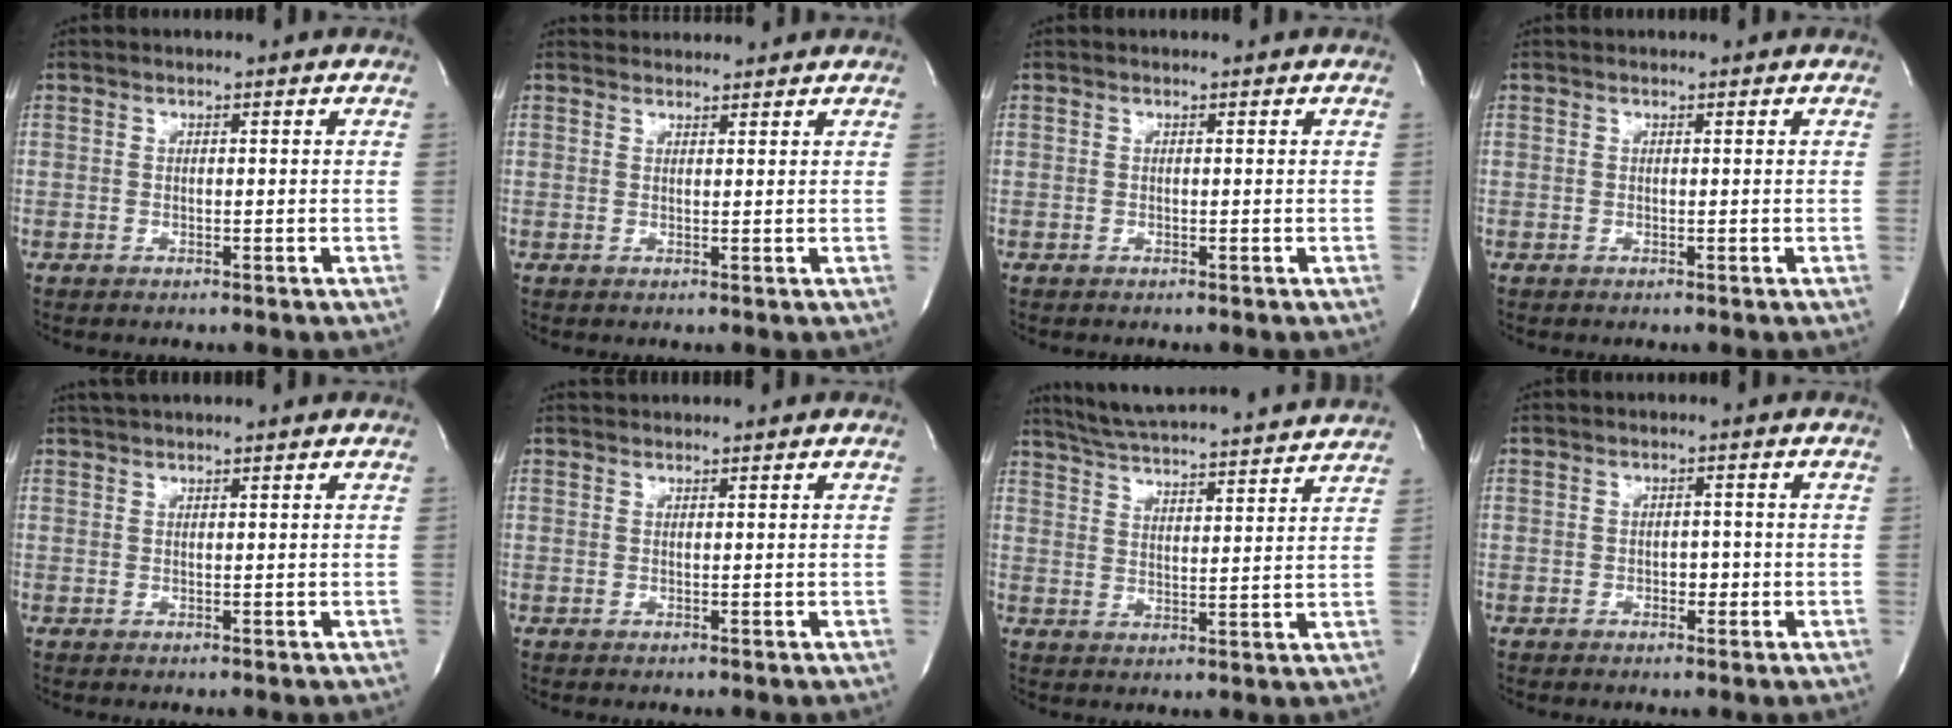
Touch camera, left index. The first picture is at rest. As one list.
[{"total": 3.0, "force": [2.9, 0.5, -0.2], "torque": [-0.003, 0.021, 0.044]}, {"total": 0.0}, {"total": 0.0}, {"total": 3.5, "force": [3.1, -0.3, 1.5], "torque": [-0.020, 0.024, 0.051]}, {"total": 0.8, "force": [0.8, -0.2, -0.3], "torque": [0.001, 0.012, 0.021]}, {"total": 20.5, "force": [19.2, 0.9, 7.1], "torque": [-0.123, -0.005, 0.262]}, {"total": 1.6, "force": [-0.7, 1.0, 1.1], "torque": [-0.013, 0.000, -0.010]}]